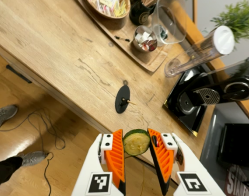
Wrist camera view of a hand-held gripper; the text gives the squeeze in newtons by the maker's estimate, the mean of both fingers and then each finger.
{"total": 9.7, "left": 10.1, "right": 9.4}